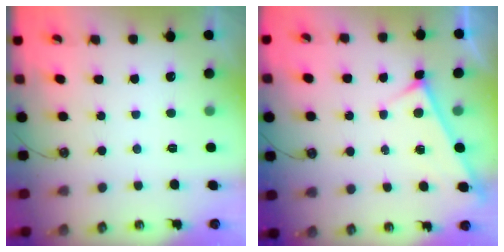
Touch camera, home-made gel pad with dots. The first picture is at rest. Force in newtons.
{"total": 4.5, "press": 4.5, "slide": 0.2}